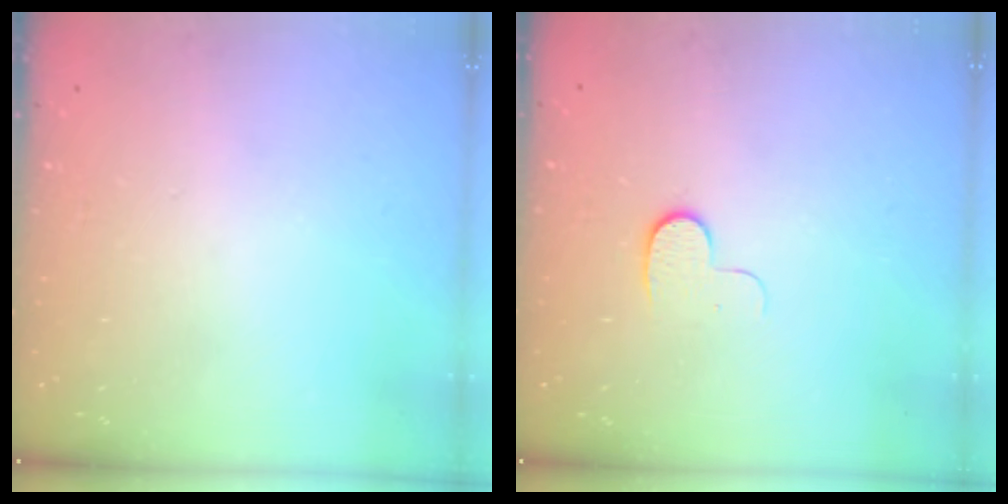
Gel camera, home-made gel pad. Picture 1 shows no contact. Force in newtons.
{"total": 5.5, "press": 5.4, "slide": 0.8}